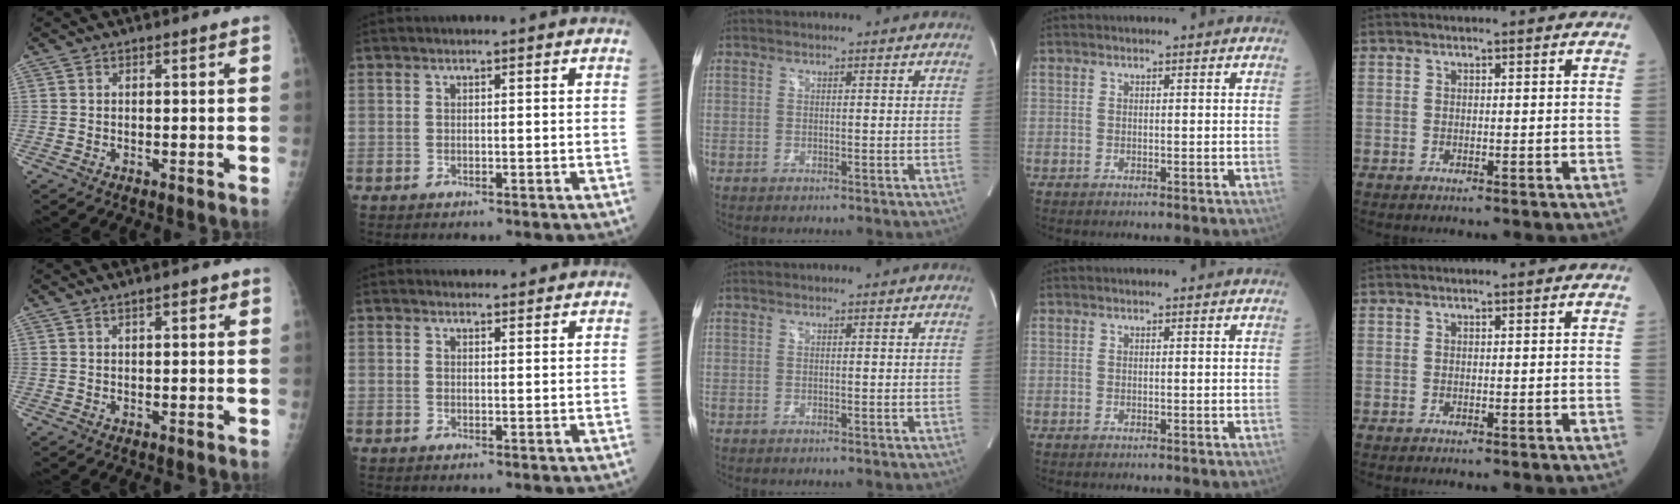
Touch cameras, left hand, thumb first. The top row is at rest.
{"thumb": {"total": 1.9, "force": [1.0, 0.8, 1.3], "torque": [-0.012, -0.001, 0.012]}, "index": {"total": 4.1, "force": [3.9, 1.0, 0.6], "torque": [-0.008, 0.012, 0.047]}}